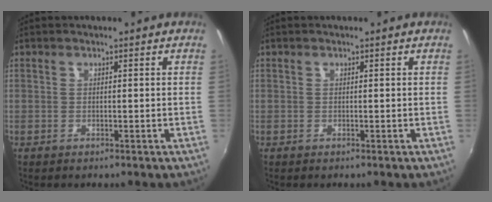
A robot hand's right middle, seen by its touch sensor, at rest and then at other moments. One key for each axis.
{"total": 0.0}